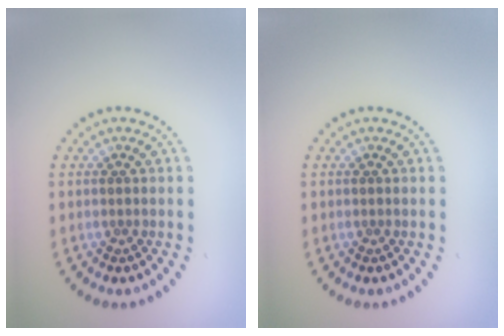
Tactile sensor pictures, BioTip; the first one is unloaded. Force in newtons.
{"total": 0.0}